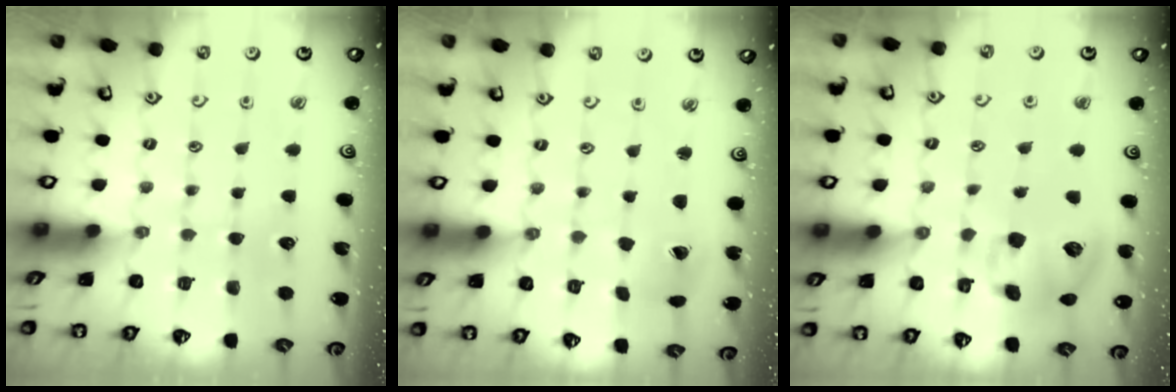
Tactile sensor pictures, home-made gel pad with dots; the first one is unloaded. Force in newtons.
{"total": 2.7, "press": 2.7, "slide": 0.4}
{"total": 10.8, "press": 10.7, "slide": 1.8}